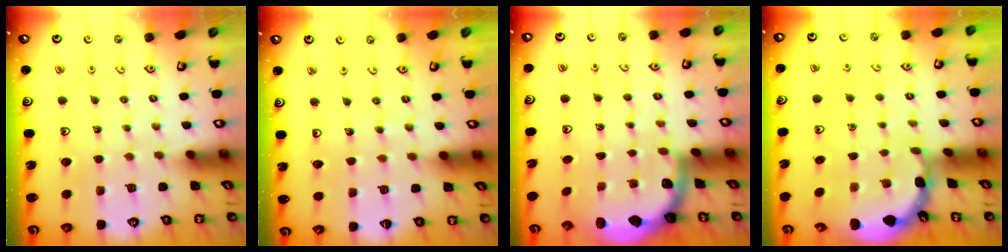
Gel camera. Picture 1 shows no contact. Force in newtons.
{"total": 3.1, "press": 3.1, "slide": 0.6}
{"total": 2.0, "press": 2.0, "slide": 0.5}
{"total": 1.6, "press": 1.6, "slide": 0.1}